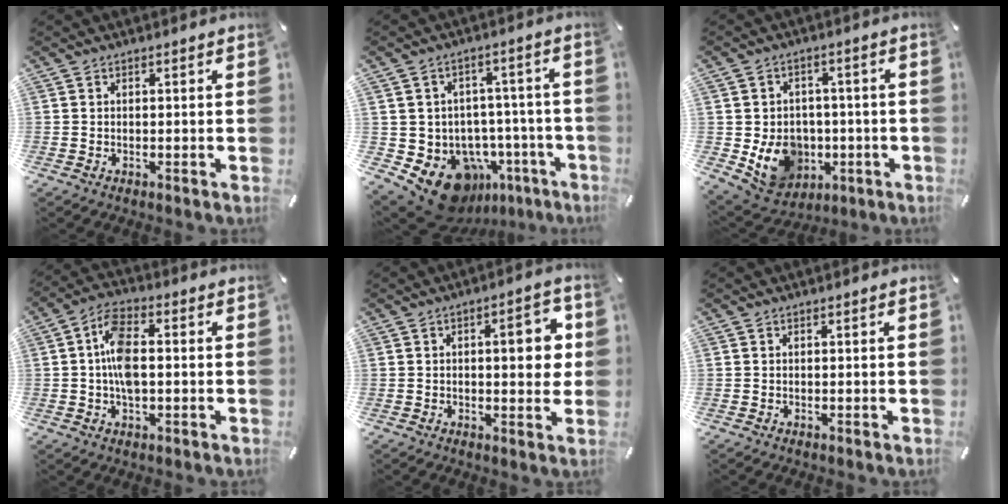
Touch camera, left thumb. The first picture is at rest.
{"total": 14.0, "force": [-7.9, 9.6, 6.5], "torque": [-0.092, 0.039, -0.120]}
{"total": 11.5, "force": [-2.3, 10.2, 4.8], "torque": [-0.096, 0.006, -0.029]}
{"total": 8.7, "force": [-0.3, 4.6, 7.4], "torque": [-0.157, 0.007, -0.007]}
{"total": 9.1, "force": [1.4, 3.8, 8.2], "torque": [-0.094, -0.008, 0.013]}
{"total": 0.0}